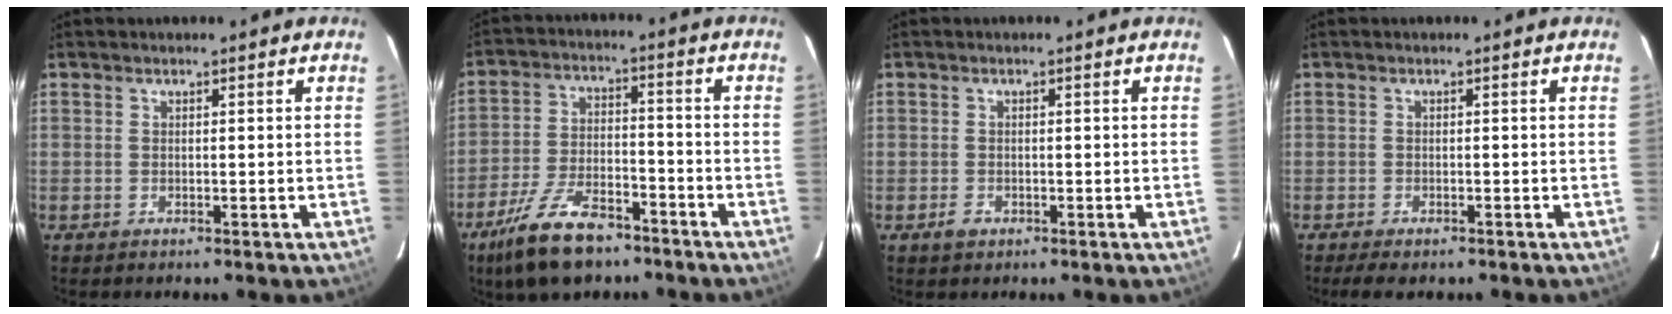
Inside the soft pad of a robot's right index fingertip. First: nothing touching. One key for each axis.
{"total": 13.8, "fx": -9.8, "fy": 5.6, "fz": 8.0, "tx": -0.177, "ty": -0.013, "tz": -0.170}
{"total": 2.0, "fx": -1.0, "fy": 1.6, "fz": 0.7, "tx": -0.014, "ty": 0.001, "tz": -0.016}
{"total": 3.9, "fx": -3.0, "fy": 1.3, "fz": 2.1, "tx": -0.051, "ty": -0.014, "tz": -0.048}